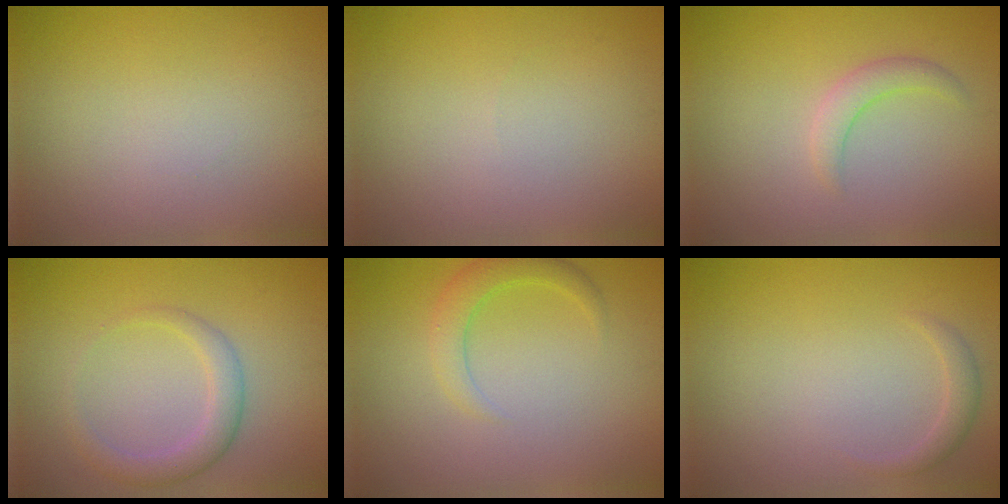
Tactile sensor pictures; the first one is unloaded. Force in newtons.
{"total": 0.0}
{"total": 1.9, "press": 1.9, "slide": 0.1}
{"total": 2.6, "press": 2.6, "slide": 0.2}
{"total": 2.4, "press": 2.4, "slide": 0.2}
{"total": 1.2, "press": 1.2, "slide": 0.1}